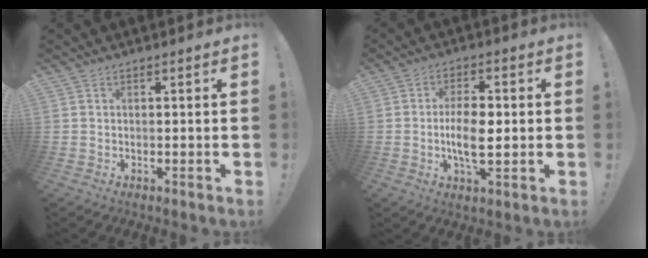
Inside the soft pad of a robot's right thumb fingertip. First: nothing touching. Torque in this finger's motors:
{"motor_torque": [0.68, 1.44, 0.86, -0.34, 0.01]}